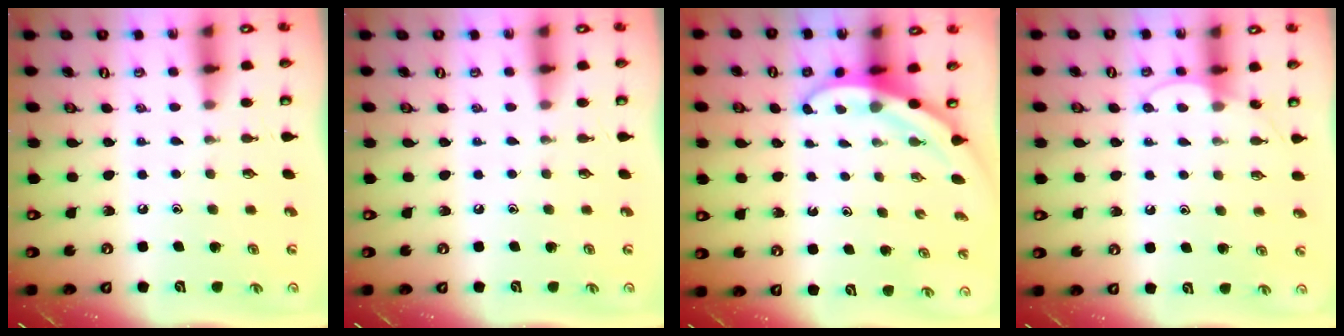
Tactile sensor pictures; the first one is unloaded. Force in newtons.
{"total": 0.0}
{"total": 3.6, "press": 3.6, "slide": 0.2}
{"total": 6.1, "press": 6.1, "slide": 0.6}